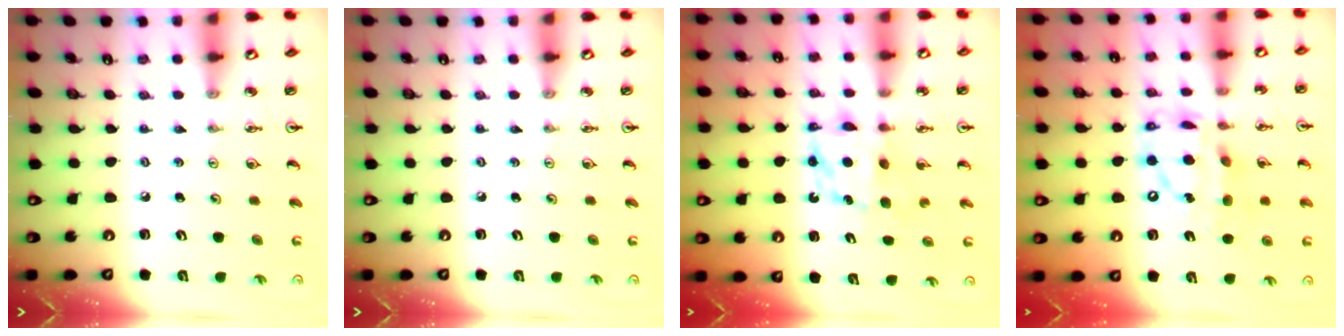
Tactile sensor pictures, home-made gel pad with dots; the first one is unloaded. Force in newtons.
{"total": 0.0}
{"total": 6.6, "press": 6.6, "slide": 0.3}
{"total": 15.1, "press": 15.1, "slide": 1.3}